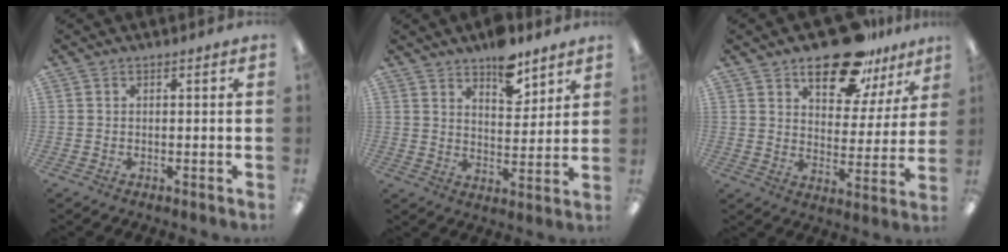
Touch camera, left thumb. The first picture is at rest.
{"total": 9.0, "force": [7.1, 4.0, 3.9], "torque": [-0.043, -0.046, 0.123]}
{"total": 16.7, "force": [12.6, 7.3, 8.2], "torque": [-0.122, -0.074, 0.219]}